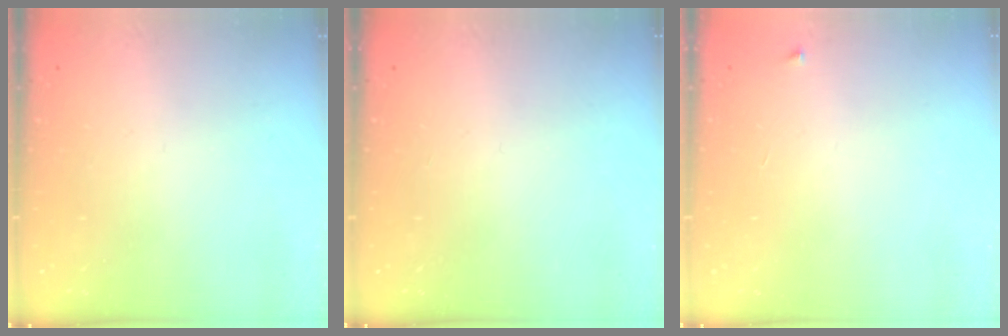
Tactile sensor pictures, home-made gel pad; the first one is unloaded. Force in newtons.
{"total": 0.0}
{"total": 2.5, "press": 2.4, "slide": 0.4}